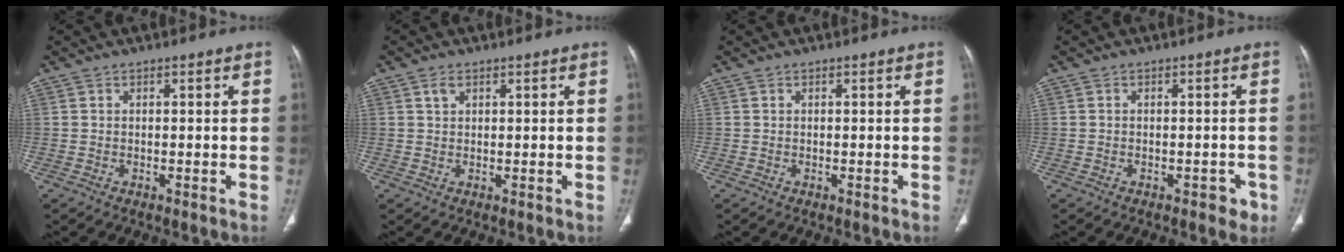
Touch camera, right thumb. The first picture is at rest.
{"total": 1.6, "force": [0.9, 0.9, 0.9], "torque": [-0.017, 0.001, 0.018]}
{"total": 0.0}
{"total": 2.3, "force": [-1.3, 1.4, 1.3], "torque": [-0.002, 0.008, -0.014]}